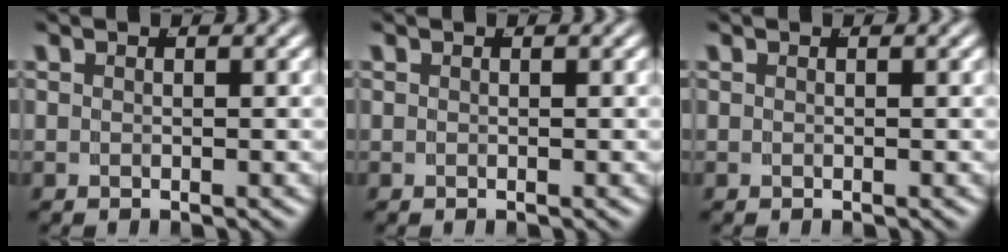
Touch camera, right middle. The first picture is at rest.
{"total": 0.0}
{"total": 0.0}